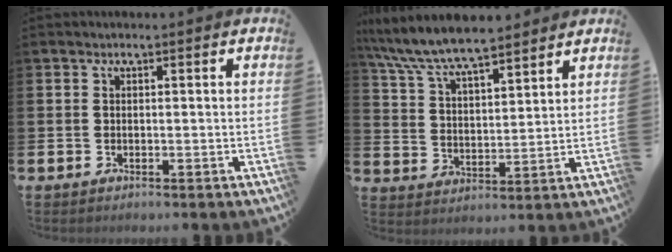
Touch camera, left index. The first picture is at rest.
{"total": 7.8, "force": [7.3, 1.1, 2.5], "torque": [-0.082, -0.038, 0.133]}